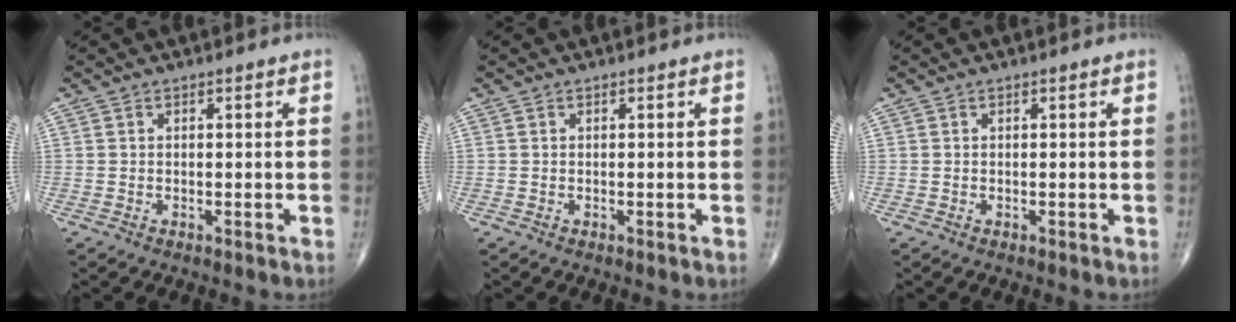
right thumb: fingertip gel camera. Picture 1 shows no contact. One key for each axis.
{"total": 0.0}
{"total": 0.0}